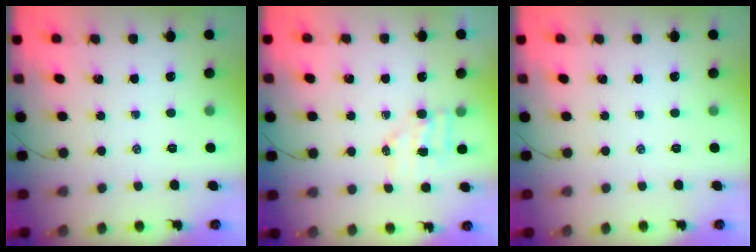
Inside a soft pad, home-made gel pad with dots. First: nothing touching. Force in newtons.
{"total": 4.9, "press": 4.8, "slide": 0.7}
{"total": 0.0}